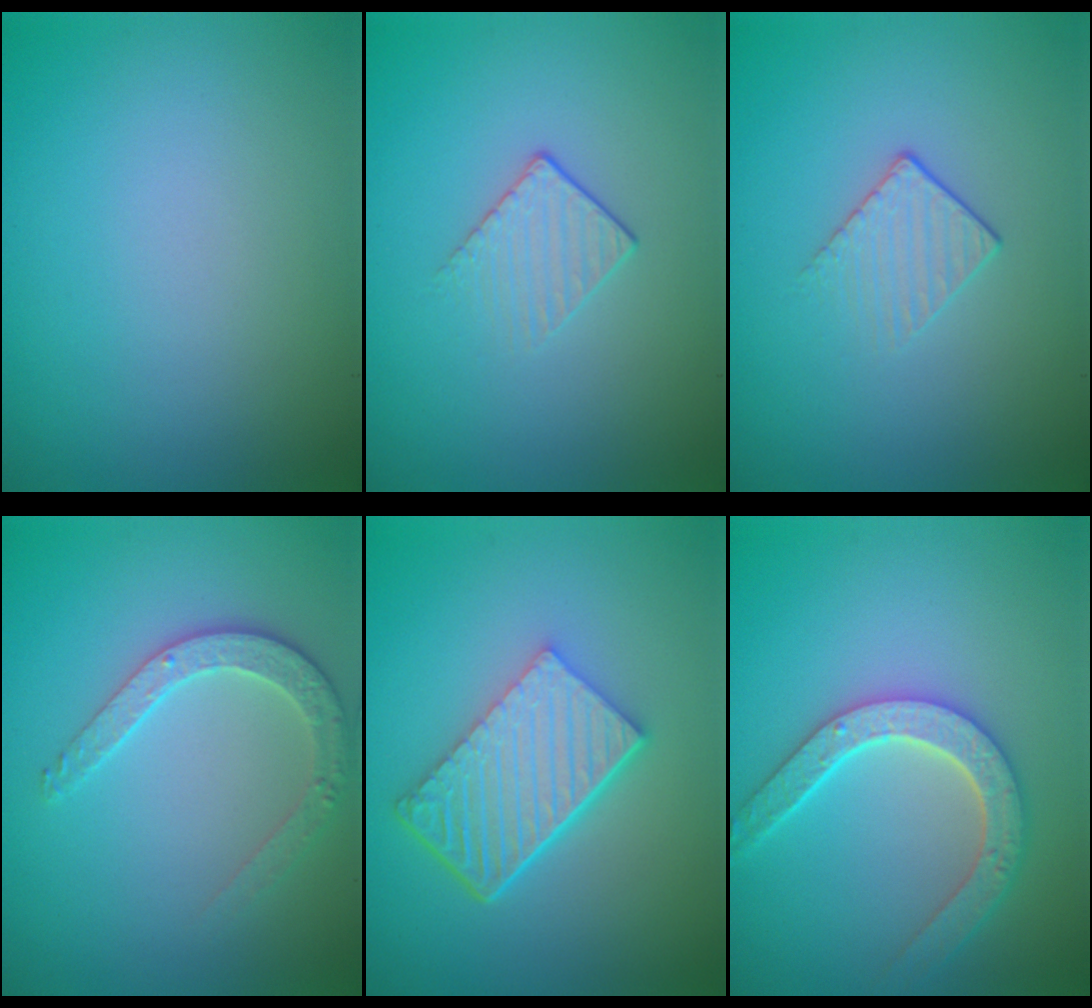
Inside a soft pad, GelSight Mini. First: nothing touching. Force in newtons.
{"total": 1.5, "press": 0.9, "slide": 1.2}
{"total": 1.5, "press": 0.9, "slide": 1.2}
{"total": 2.7, "press": 2.6, "slide": 0.7}
{"total": 6.3, "press": 4.3, "slide": 4.7}
{"total": 4.8, "press": 3.9, "slide": 2.8}